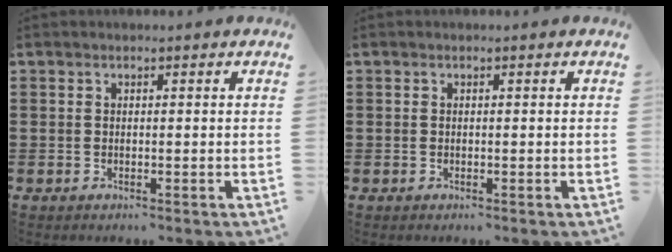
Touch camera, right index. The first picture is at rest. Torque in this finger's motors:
{"motor_torque": [-0.20, 0.59, -0.01, -0.01]}